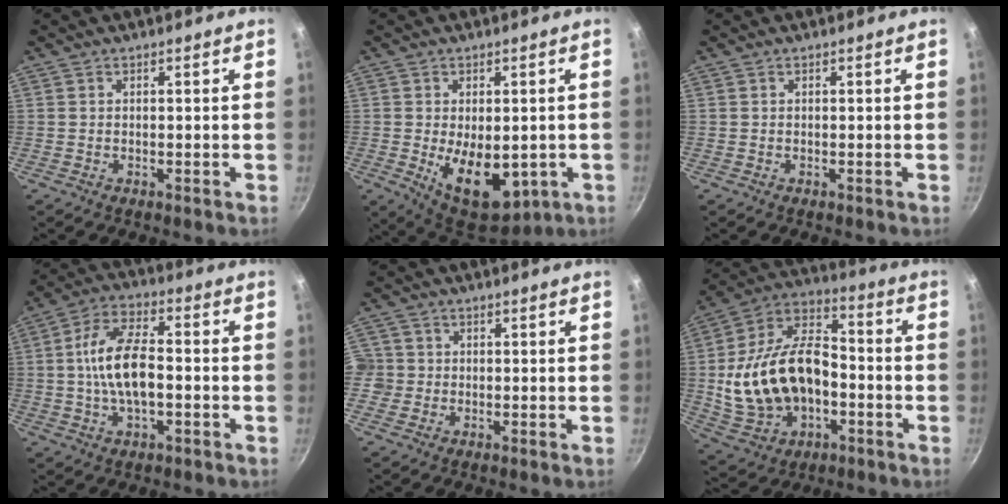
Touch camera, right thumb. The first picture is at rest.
{"total": 13.6, "force": [-2.4, 8.0, 10.8], "torque": [-0.125, -0.017, -0.012]}
{"total": 0.0}
{"total": 12.1, "force": [-1.3, 6.2, 10.3], "torque": [-0.178, 0.034, -0.031]}
{"total": 4.0, "force": [-0.8, 3.9, 0.8], "torque": [0.005, 0.011, -0.018]}
{"total": 22.1, "force": [-3.3, 14.4, 16.4], "torque": [-0.297, 0.045, -0.051]}